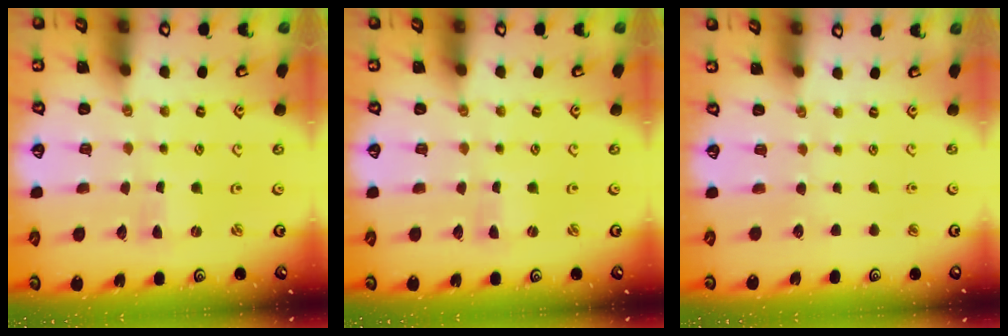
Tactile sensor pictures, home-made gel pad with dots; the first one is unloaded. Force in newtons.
{"total": 0.0}
{"total": 0.0}